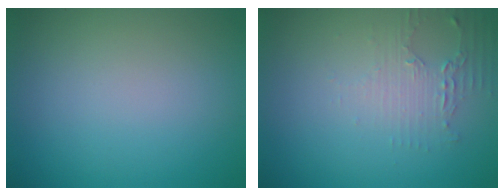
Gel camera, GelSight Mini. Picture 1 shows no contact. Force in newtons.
{"total": 1.8, "press": 1.8, "slide": 0.4}